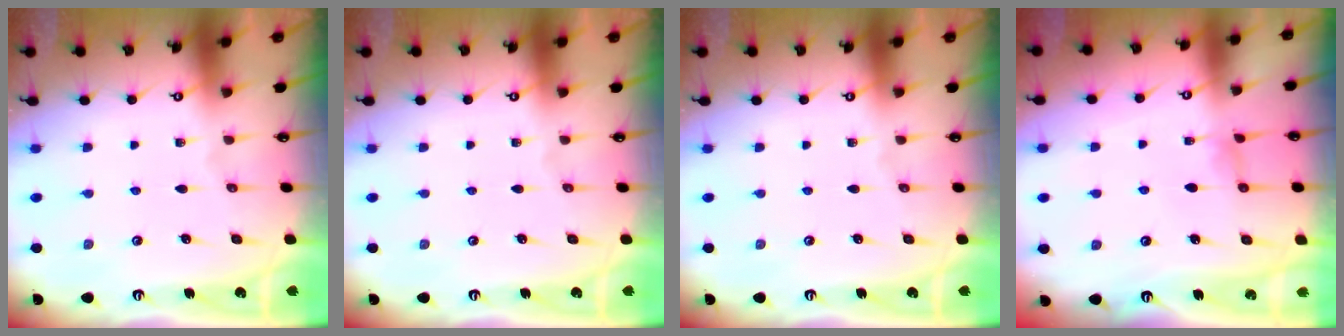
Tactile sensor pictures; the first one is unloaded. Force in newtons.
{"total": 0.0}
{"total": 0.0}
{"total": 1.0, "press": 0.8, "slide": 0.7}